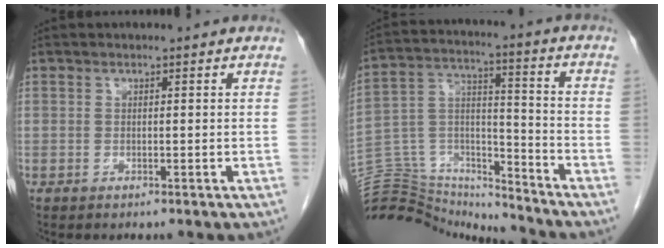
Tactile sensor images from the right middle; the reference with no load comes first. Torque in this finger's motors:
{"motor_torque": [-0.59, -0.62, -0.26, -0.06]}